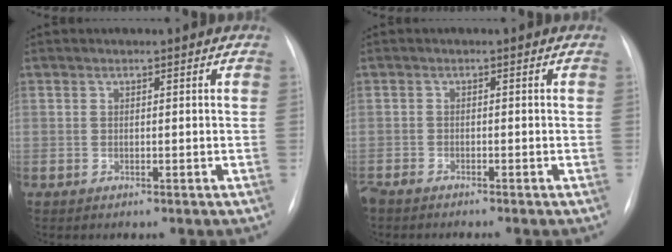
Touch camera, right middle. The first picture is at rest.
{"total": 3.2, "force": [-2.9, 0.4, 1.4], "torque": [-0.021, -0.007, -0.047]}